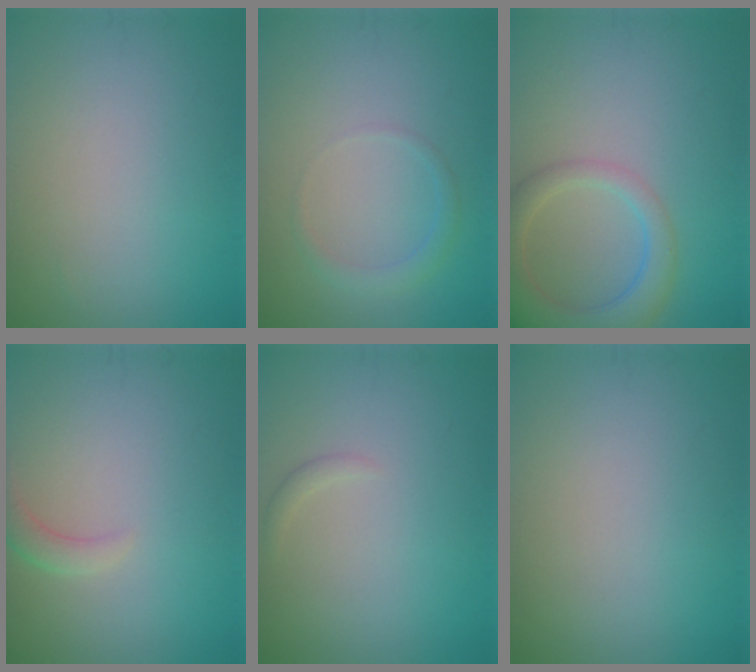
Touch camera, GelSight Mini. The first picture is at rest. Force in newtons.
{"total": 1.4, "press": 1.4, "slide": 0.1}
{"total": 5.6, "press": 5.6, "slide": 0.4}
{"total": 1.6, "press": 1.6, "slide": 0.3}
{"total": 0.7, "press": 0.7, "slide": 0.1}
{"total": 0.0}